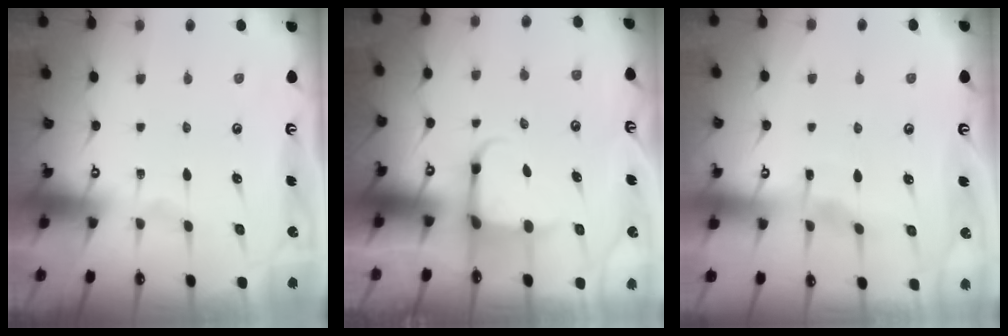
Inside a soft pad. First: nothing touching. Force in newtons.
{"total": 3.9, "press": 3.7, "slide": 1.2}
{"total": 3.1, "press": 3.1, "slide": 0.4}